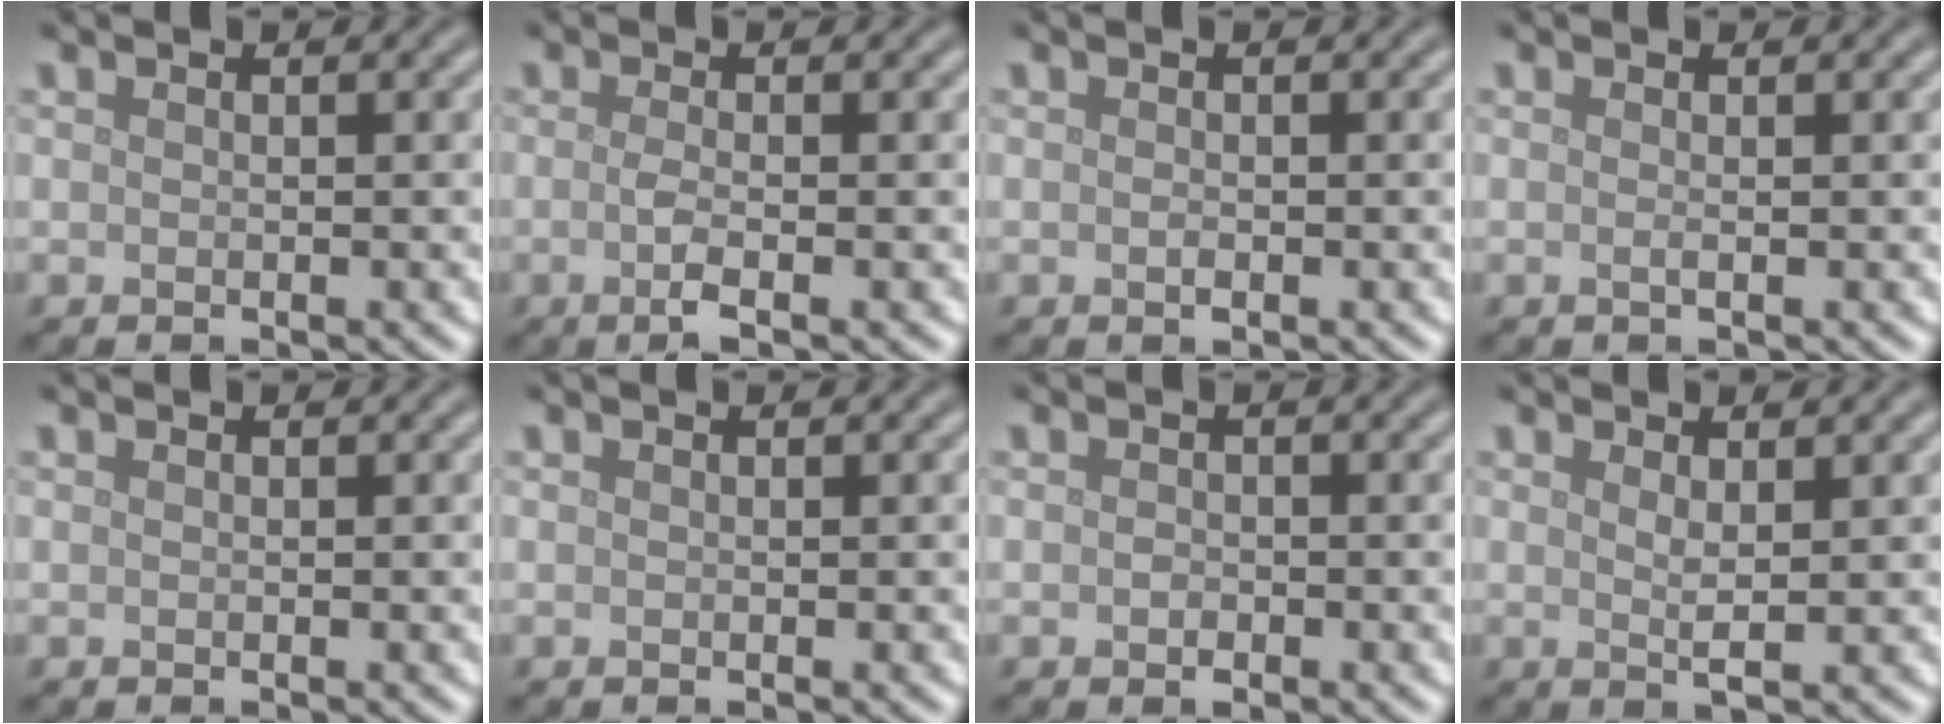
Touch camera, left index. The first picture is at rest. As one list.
[{"total": 2.6, "force": [-0.6, 0.7, 2.4], "torque": [-0.045, -0.004, -0.016]}, {"total": 0.7, "force": [-0.2, 0.3, 0.6], "torque": [-0.014, -0.001, -0.002]}, {"total": 0.7, "force": [-0.1, 0.2, 0.7], "torque": [-0.011, -0.002, -0.003]}, {"total": 0.0}, {"total": 0.0}, {"total": 0.9, "force": [-0.2, 0.6, 0.6], "torque": [-0.010, -0.003, -0.005]}, {"total": 1.5, "force": [0.6, 0.2, 1.4], "torque": [-0.025, -0.004, 0.008]}]